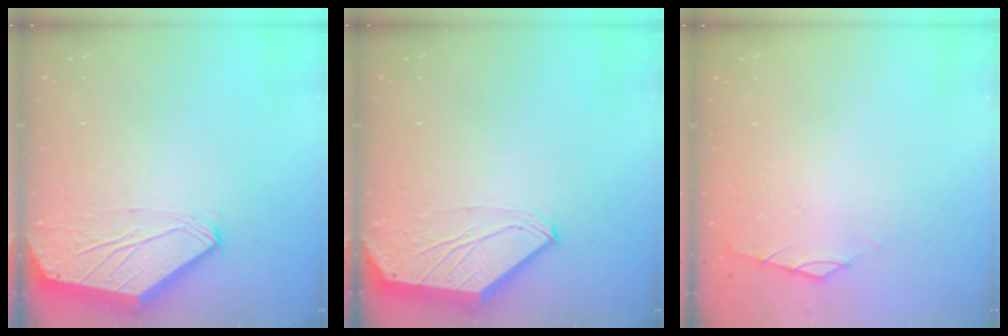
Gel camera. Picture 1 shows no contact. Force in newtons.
{"total": 0.0}
{"total": 0.7, "press": 0.6, "slide": 0.4}